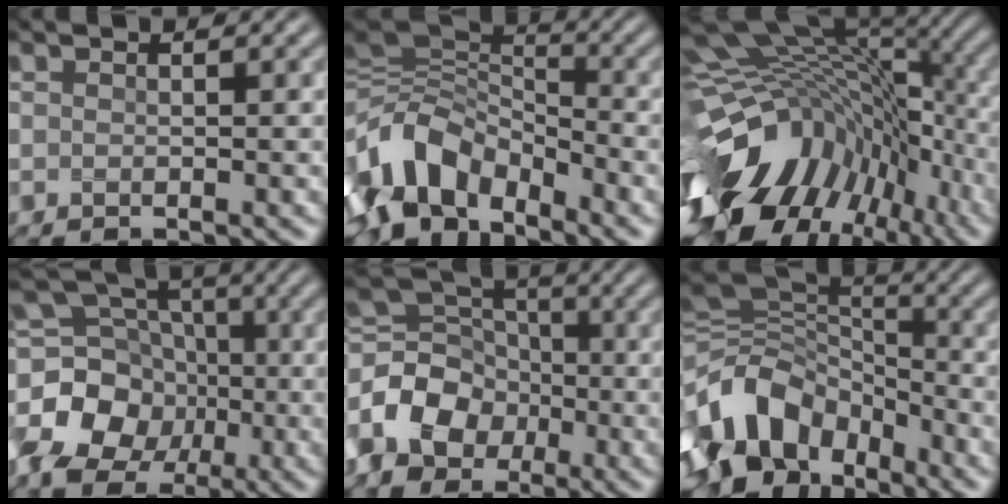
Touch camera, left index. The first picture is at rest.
{"total": 9.6, "force": [-5.1, 6.2, 5.3], "torque": [-0.110, -0.003, -0.096]}
{"total": 16.3, "force": [-4.3, 10.5, 11.8], "torque": [-0.231, -0.013, -0.057]}
{"total": 11.8, "force": [-2.7, 9.8, 6.1], "torque": [-0.147, 0.009, -0.063]}
{"total": 8.9, "force": [-3.0, 7.1, 4.6], "torque": [-0.095, -0.002, -0.068]}
{"total": 12.4, "force": [-5.0, 8.5, 7.5], "torque": [-0.169, 0.007, -0.099]}